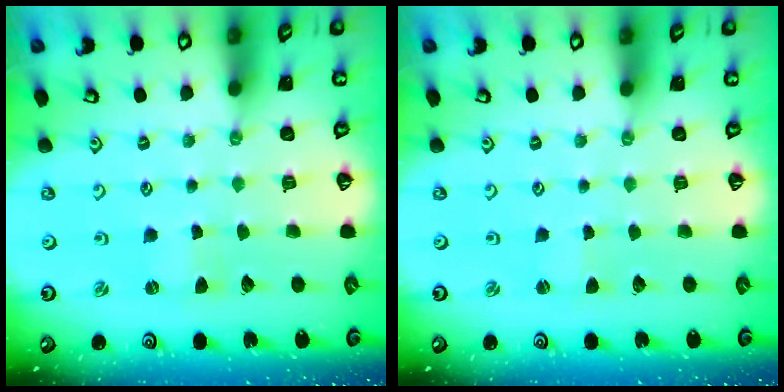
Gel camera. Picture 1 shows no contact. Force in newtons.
{"total": 0.7, "press": 0.7, "slide": 0.1}